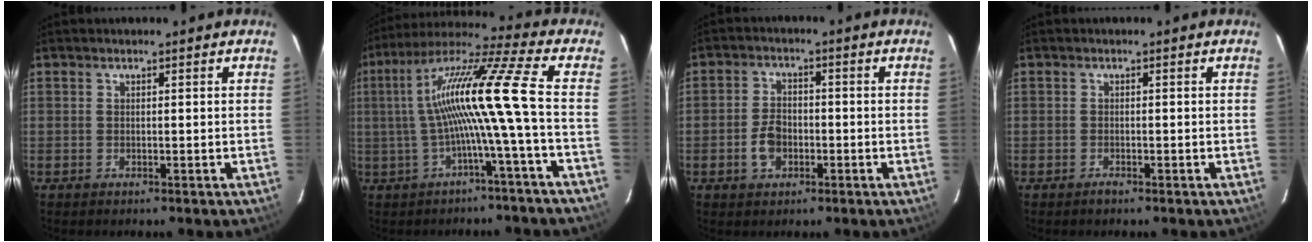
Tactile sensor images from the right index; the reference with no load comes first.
{"total": 14.0, "force": [-1.7, -2.3, 13.7], "torque": [-0.246, 0.011, -0.031]}
{"total": 5.1, "force": [-1.9, 3.5, 3.2], "torque": [-0.068, 0.010, -0.031]}
{"total": 1.1, "force": [-0.9, 0.3, 0.5], "torque": [-0.009, -0.001, -0.017]}